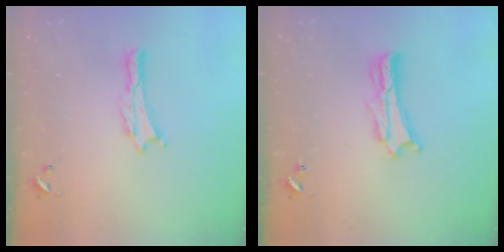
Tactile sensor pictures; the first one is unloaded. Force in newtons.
{"total": 2.5, "press": 2.5, "slide": 0.1}